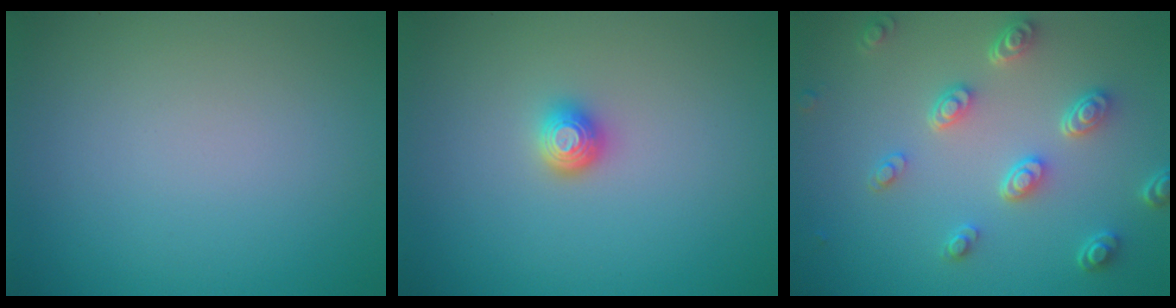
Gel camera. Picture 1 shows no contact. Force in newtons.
{"total": 1.5, "press": 1.3, "slide": 0.8}
{"total": 4.5, "press": 3.5, "slide": 2.9}